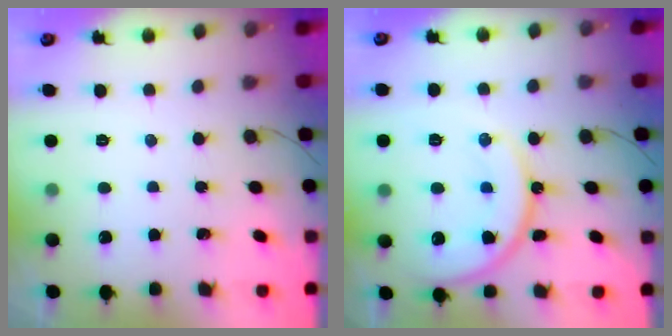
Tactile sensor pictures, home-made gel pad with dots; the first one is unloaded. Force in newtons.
{"total": 16.9, "press": 16.8, "slide": 1.7}